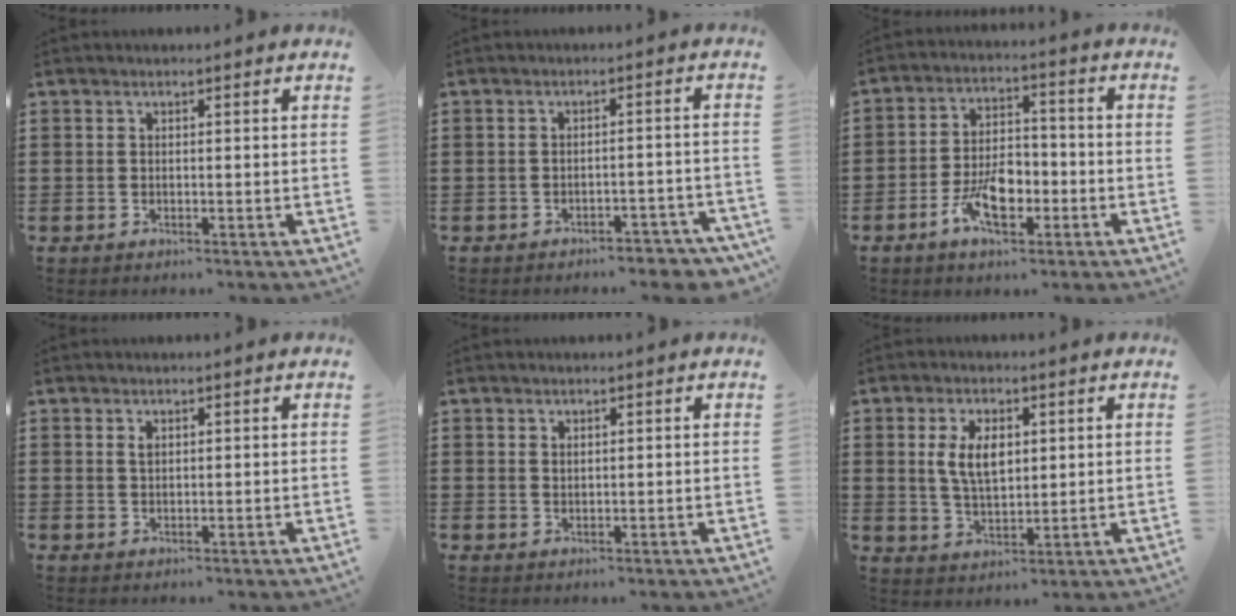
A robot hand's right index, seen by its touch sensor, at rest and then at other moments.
{"total": 3.1, "force": [-3.0, 0.3, 0.7], "torque": [-0.016, 0.001, -0.062]}
{"total": 8.0, "force": [-3.3, 4.3, 5.9], "torque": [-0.113, 0.002, -0.064]}
{"total": 0.9, "force": [0.4, 0.4, 0.7], "torque": [-0.014, 0.003, 0.007]}
{"total": 0.8, "force": [0.6, 0.5, 0.3], "torque": [-0.007, 0.003, 0.012]}
{"total": 6.4, "force": [1.4, 3.4, 5.2], "torque": [-0.109, 0.005, 0.018]}